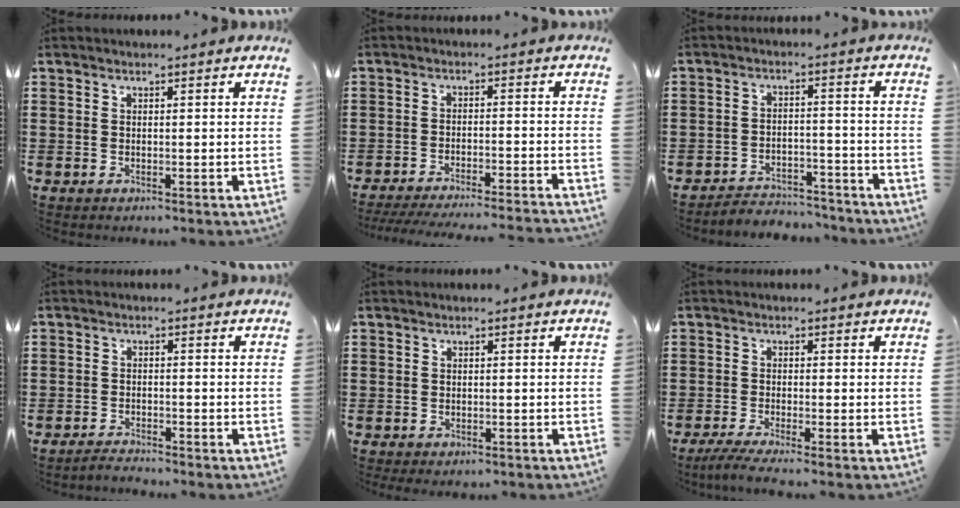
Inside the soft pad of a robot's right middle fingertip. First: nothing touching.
{"total": 4.1, "force": [-3.9, -0.4, 1.2], "torque": [-0.019, -0.008, -0.076]}
{"total": 4.2, "force": [-4.1, 0.7, 0.1], "torque": [-0.007, 0.005, -0.088]}
{"total": 2.1, "force": [-2.1, 0.1, -0.1], "torque": [-0.006, 0.000, -0.044]}
{"total": 0.8, "force": [-0.6, 0.5, 0.1], "torque": [-0.004, -0.001, -0.013]}
{"total": 2.4, "force": [-1.9, -0.2, 1.5], "torque": [-0.041, -0.011, -0.039]}